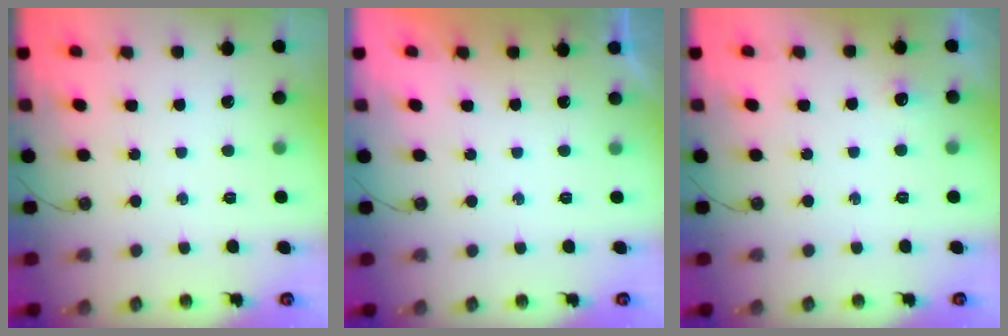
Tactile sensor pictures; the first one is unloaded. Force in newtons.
{"total": 0.0}
{"total": 4.9, "press": 4.8, "slide": 1.1}